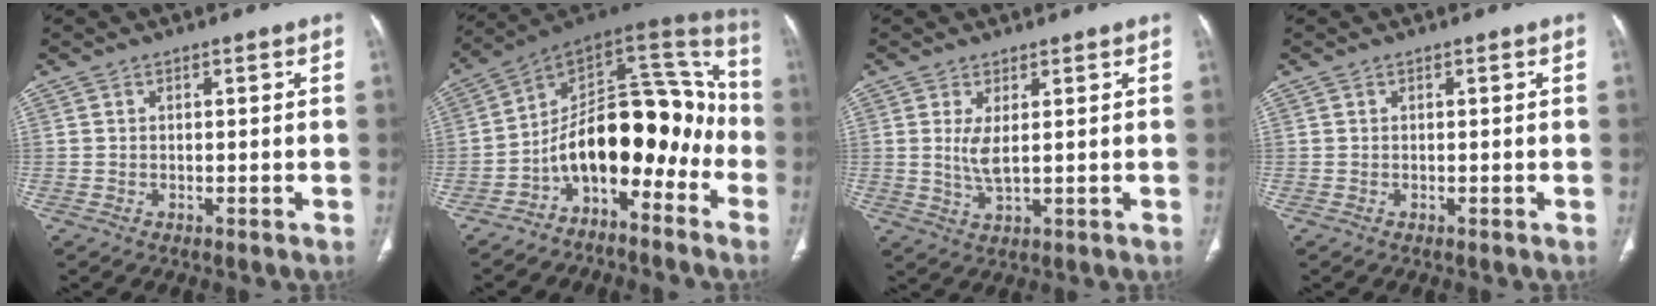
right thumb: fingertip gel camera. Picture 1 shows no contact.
{"total": 17.6, "force": [-7.1, 9.8, 12.7], "torque": [-0.141, 0.126, -0.121]}
{"total": 4.1, "force": [0.9, 1.2, 3.8], "torque": [-0.083, -0.015, 0.027]}
{"total": 0.0}